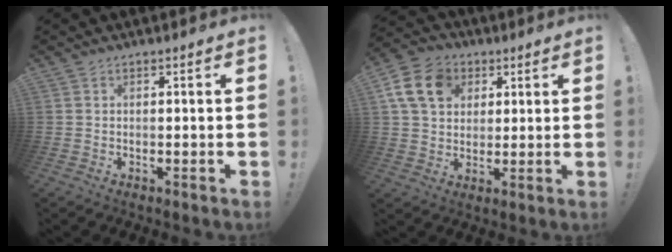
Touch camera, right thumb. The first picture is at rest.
{"total": 14.1, "force": [4.8, 11.1, 7.2], "torque": [-0.114, -0.003, 0.101]}